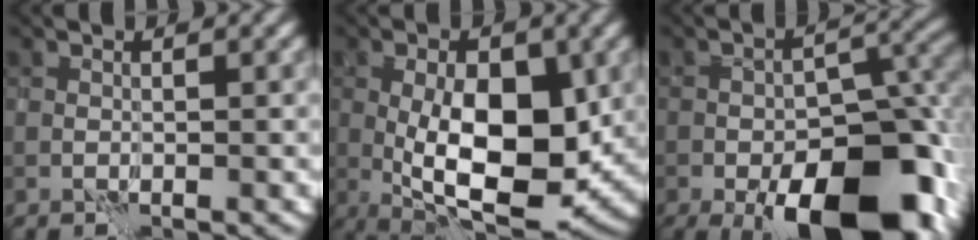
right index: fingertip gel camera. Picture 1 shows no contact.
{"total": 10.5, "force": [-1.1, 4.9, 9.3], "torque": [-0.151, -0.004, -0.016]}
{"total": 15.1, "force": [-7.3, 7.0, 11.2], "torque": [-0.143, -0.015, -0.111]}